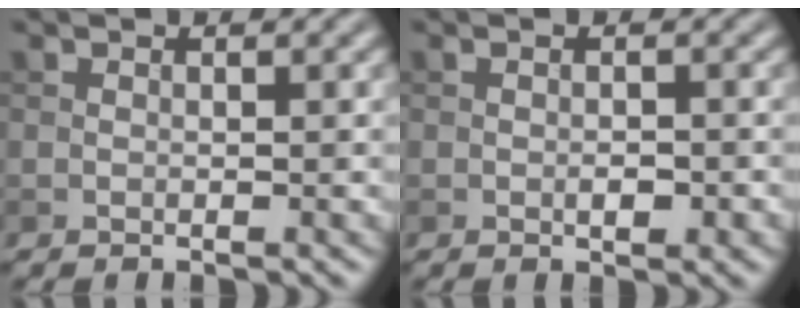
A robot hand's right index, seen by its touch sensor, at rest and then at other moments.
{"total": 1.7, "force": [-0.4, 0.7, 1.4], "torque": [-0.024, 0.000, -0.007]}